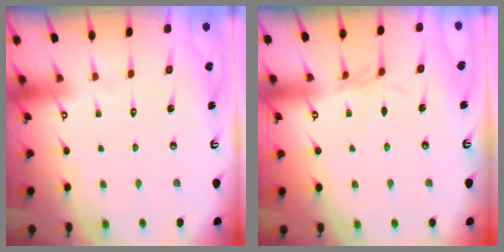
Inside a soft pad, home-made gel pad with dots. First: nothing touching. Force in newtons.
{"total": 2.7, "press": 2.6, "slide": 0.5}